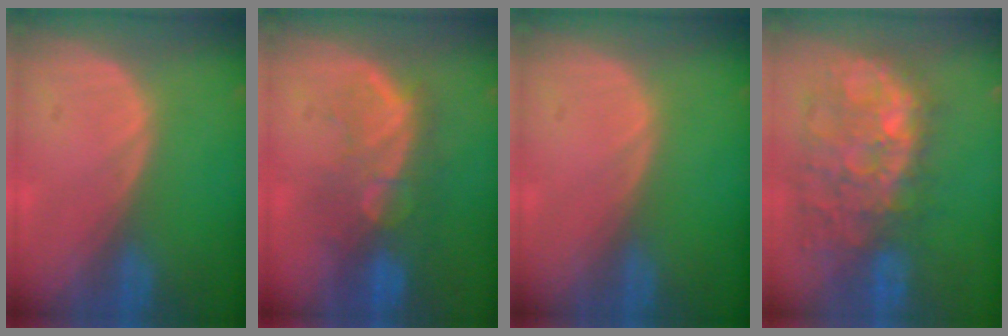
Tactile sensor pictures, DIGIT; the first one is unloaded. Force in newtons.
{"total": 10.0, "press": 8.6, "slide": 5.1}
{"total": 0.0}
{"total": 11.3, "press": 10.5, "slide": 4.1}